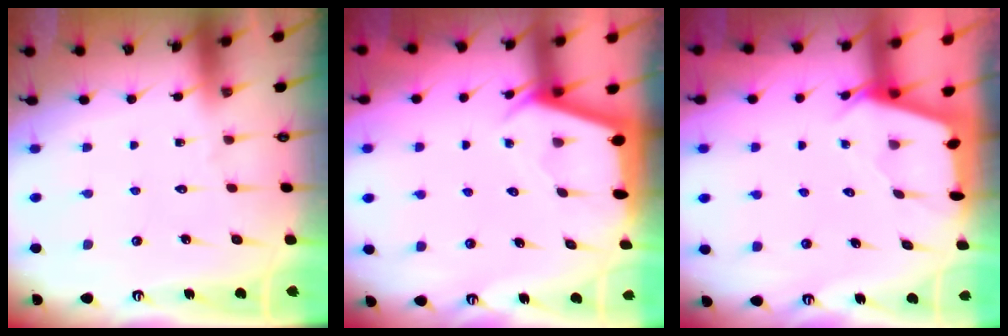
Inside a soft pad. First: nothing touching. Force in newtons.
{"total": 2.4, "press": 2.4, "slide": 0.3}
{"total": 2.5, "press": 2.5, "slide": 0.2}